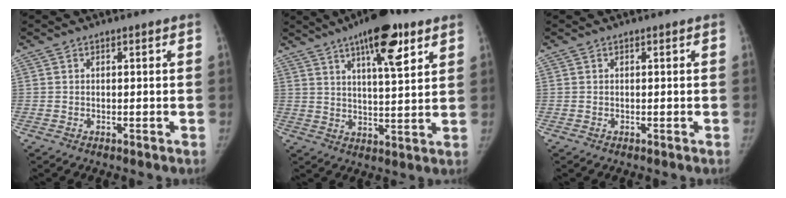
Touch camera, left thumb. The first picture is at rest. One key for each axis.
{"total": 13.3, "fx": 7.6, "fy": 3.7, "fz": 10.3, "tx": -0.139, "ty": -0.031, "tz": 0.114}
{"total": 0.0}